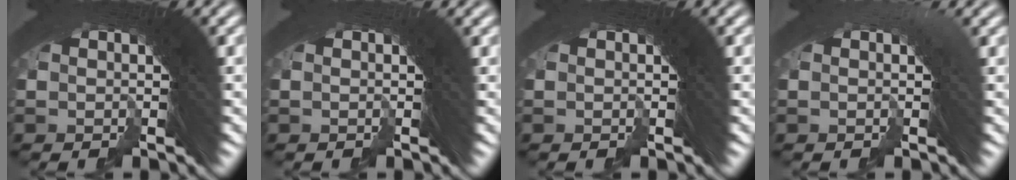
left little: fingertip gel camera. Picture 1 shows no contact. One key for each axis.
{"total": 0.0}
{"total": 0.0}
{"total": 0.9, "fx": 0.1, "fy": 0.2, "fz": 0.8, "tx": 0.011, "ty": 0.018, "tz": -0.012}